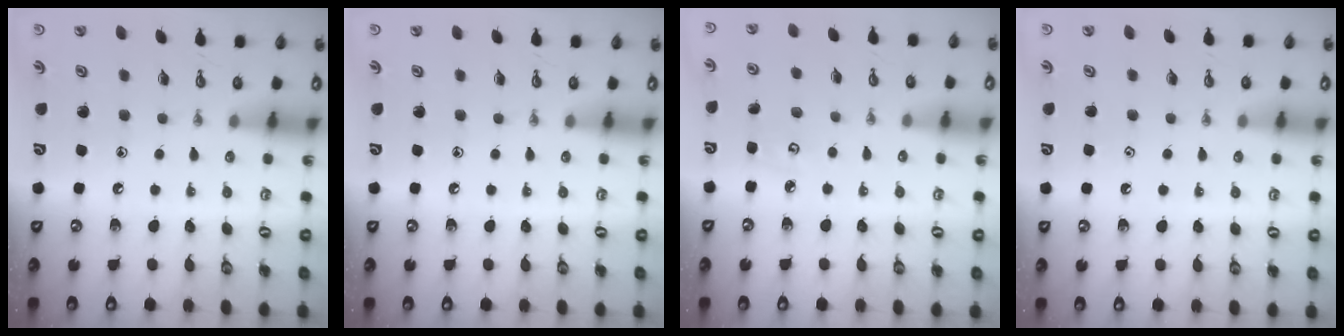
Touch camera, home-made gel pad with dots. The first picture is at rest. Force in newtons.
{"total": 0.0}
{"total": 3.6, "press": 3.5, "slide": 0.4}
{"total": 0.9, "press": 0.6, "slide": 0.6}